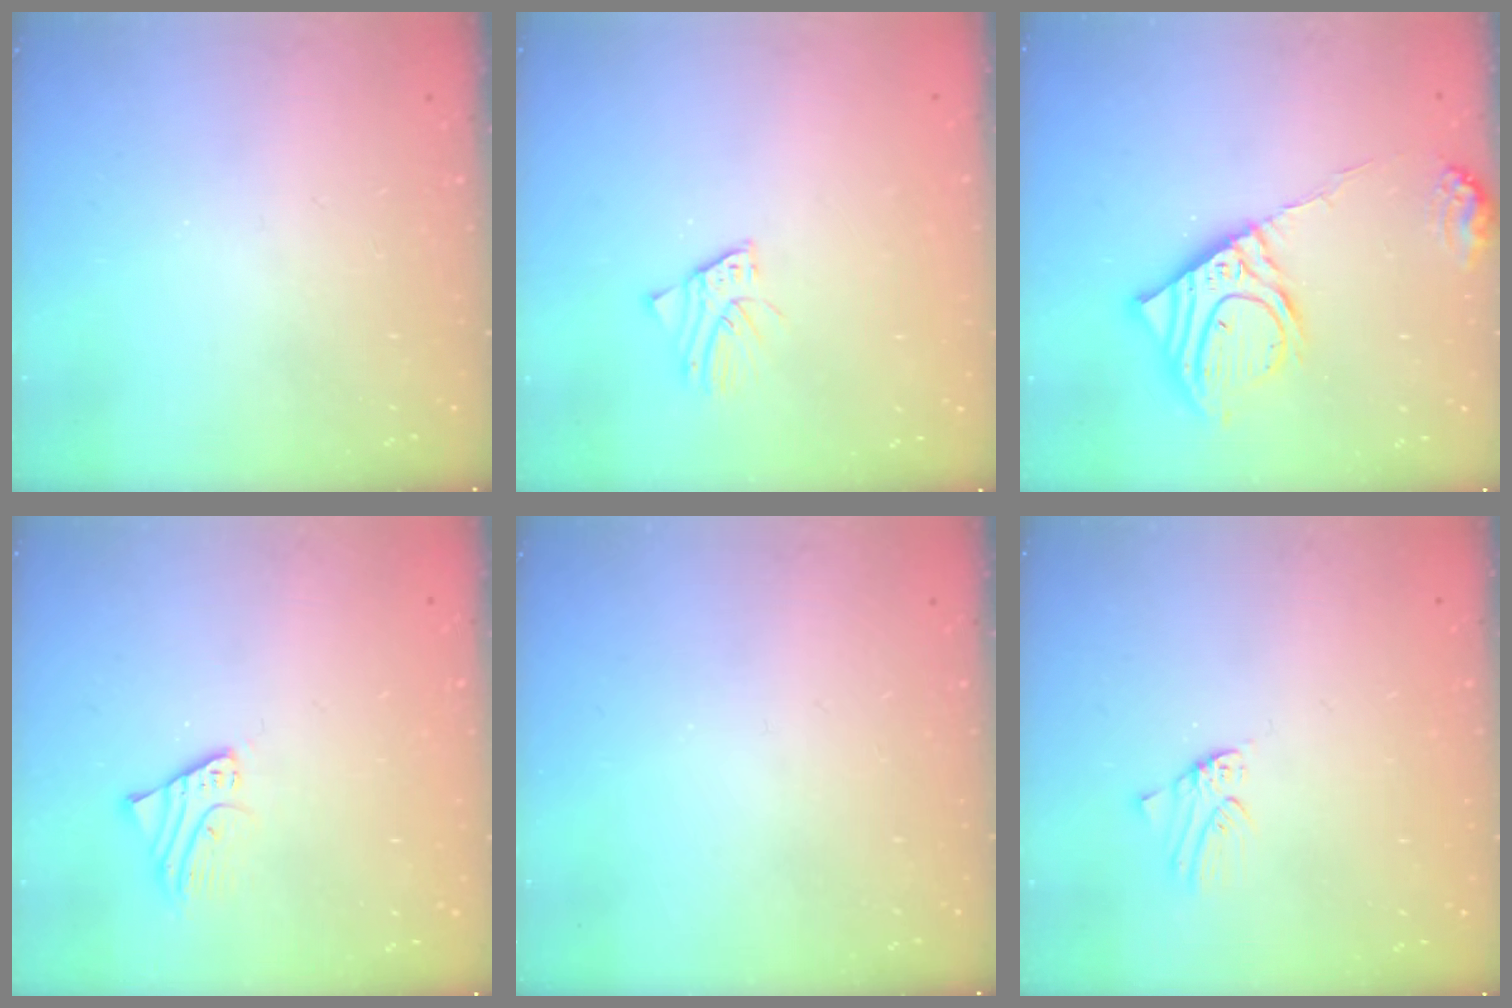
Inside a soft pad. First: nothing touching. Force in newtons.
{"total": 1.6, "press": 1.6, "slide": 0.3}
{"total": 16.7, "press": 16.4, "slide": 3.2}
{"total": 2.6, "press": 2.6, "slide": 0.2}
{"total": 0.0}
{"total": 0.0}